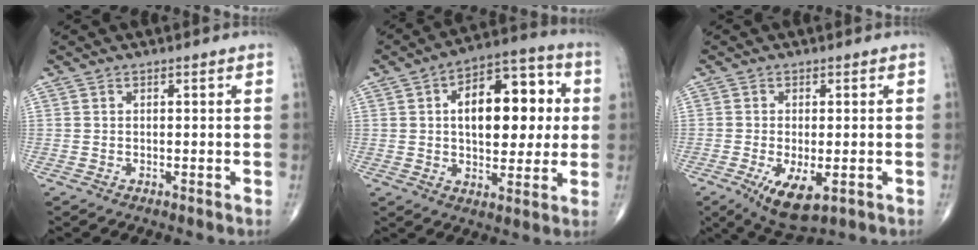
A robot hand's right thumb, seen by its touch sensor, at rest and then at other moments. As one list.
[{"total": 17.8, "force": [2.7, 9.7, 14.6], "torque": [-0.174, 0.019, 0.038]}, {"total": 7.9, "force": [-2.8, 3.2, 6.7], "torque": [-0.115, -0.019, -0.039]}]